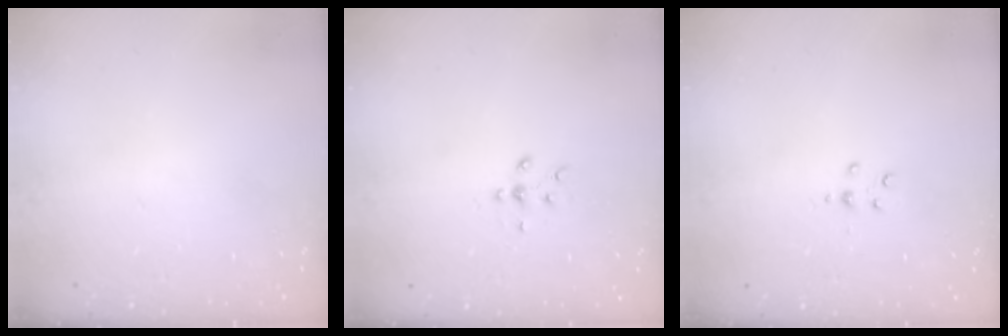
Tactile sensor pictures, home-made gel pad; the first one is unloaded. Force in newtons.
{"total": 3.8, "press": 3.5, "slide": 1.2}
{"total": 3.0, "press": 3.0, "slide": 0.3}